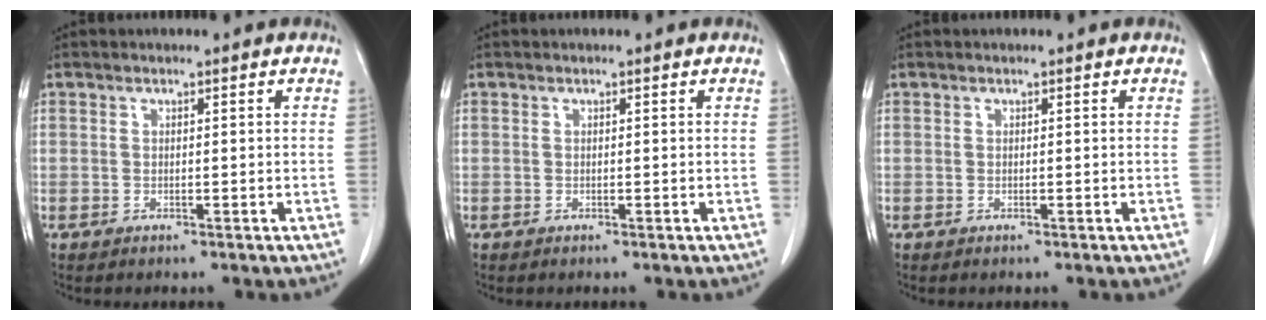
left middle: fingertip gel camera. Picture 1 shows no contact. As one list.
[{"total": 0.0}, {"total": 0.0}]